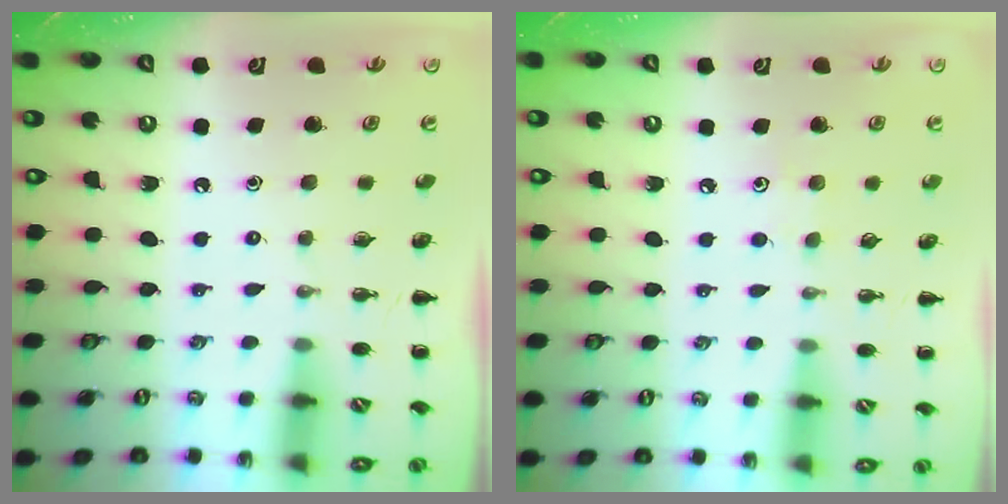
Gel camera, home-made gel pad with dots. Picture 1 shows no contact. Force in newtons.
{"total": 4.4, "press": 4.3, "slide": 1.0}